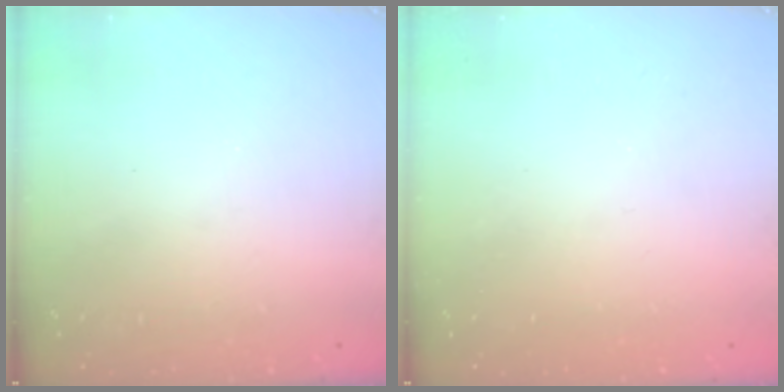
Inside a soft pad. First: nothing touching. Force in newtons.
{"total": 0.0}